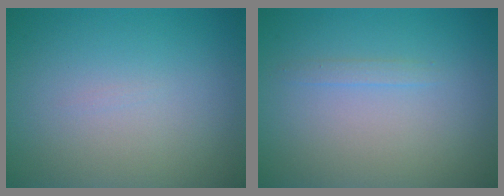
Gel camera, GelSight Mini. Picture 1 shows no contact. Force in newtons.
{"total": 0.8, "press": 0.8, "slide": 0.1}